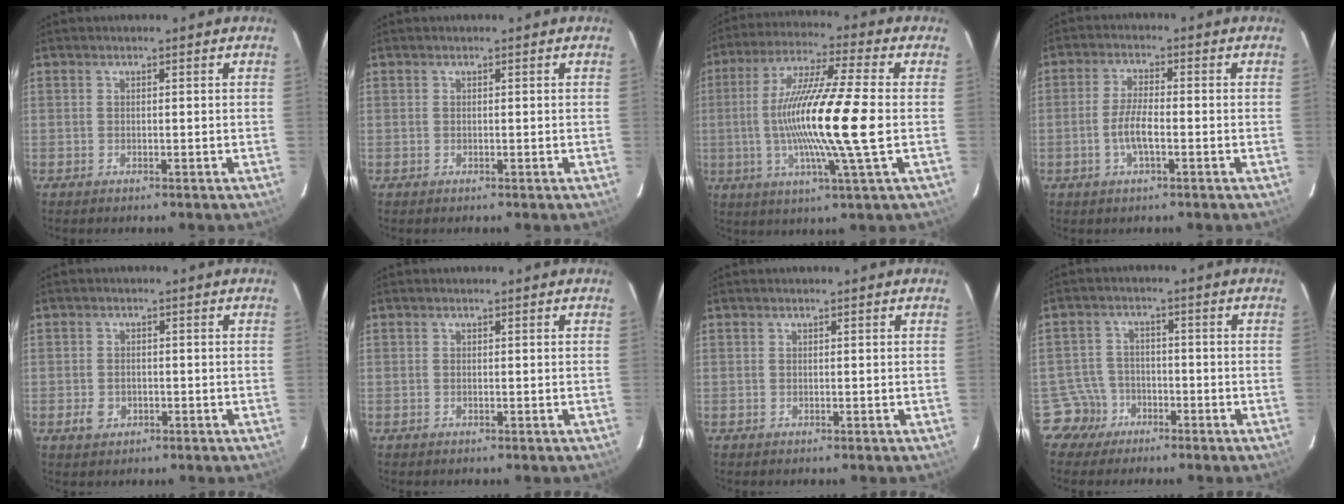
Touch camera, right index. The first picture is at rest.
{"total": 0.0}
{"total": 17.2, "force": [-1.6, -0.5, 17.1], "torque": [-0.316, -0.007, -0.035]}
{"total": 5.1, "force": [-1.7, 1.3, 4.6], "torque": [-0.096, 0.001, -0.032]}
{"total": 3.1, "force": [-1.2, 2.5, 1.5], "torque": [-0.031, 0.002, -0.015]}
{"total": 0.0}
{"total": 0.0}
{"total": 5.1, "force": [-3.1, 4.0, -0.6], "torque": [0.001, 0.021, -0.059]}